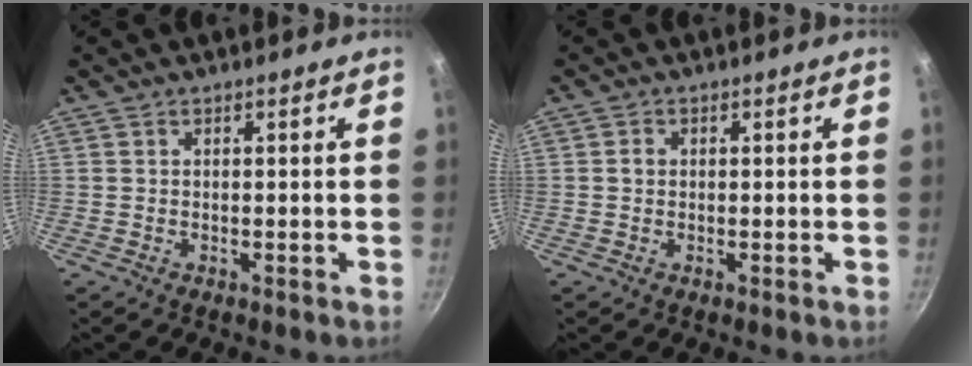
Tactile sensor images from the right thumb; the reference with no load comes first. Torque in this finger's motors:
{"motor_torque": [-0.06, 0.25, 0.36, 0.26, -0.01]}